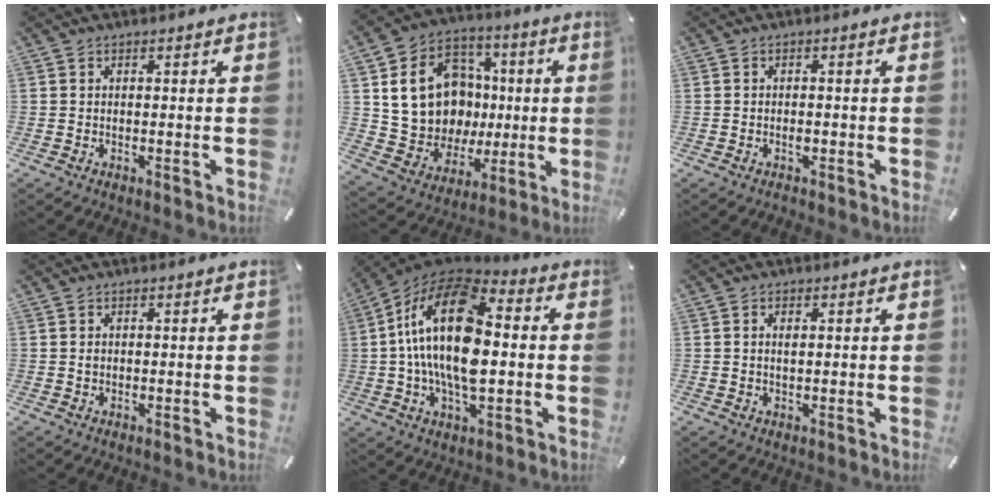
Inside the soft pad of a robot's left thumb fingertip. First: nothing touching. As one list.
[{"total": 19.1, "force": [2.8, 16.5, 9.3], "torque": [-0.174, -0.003, 0.078]}, {"total": 1.4, "force": [-0.7, 0.9, 0.9], "torque": [-0.020, 0.001, -0.012]}, {"total": 0.6, "force": [0.0, 0.5, 0.3], "torque": [-0.006, 0.001, 0.000]}, {"total": 21.6, "force": [0.6, 11.7, 18.1], "torque": [-0.377, 0.003, 0.007]}, {"total": 1.7, "force": [0.3, 0.9, 1.4], "torque": [-0.030, 0.004, 0.005]}]